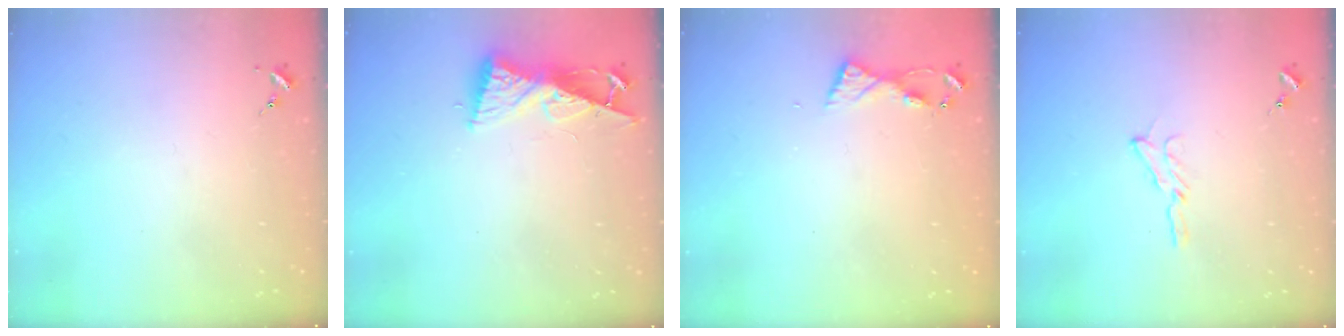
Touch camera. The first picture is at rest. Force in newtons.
{"total": 8.6, "press": 8.6, "slide": 0.7}
{"total": 5.1, "press": 5.1, "slide": 0.5}
{"total": 5.3, "press": 5.2, "slide": 0.5}